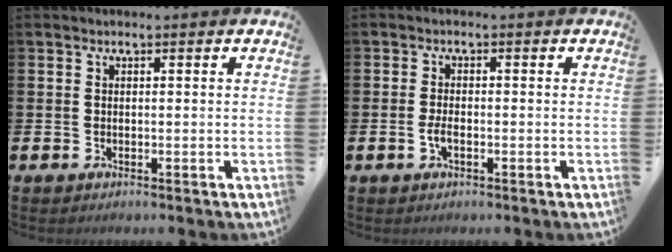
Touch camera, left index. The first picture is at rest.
{"total": 1.9, "force": [-0.6, 0.8, 1.6], "torque": [-0.038, 0.004, -0.011]}